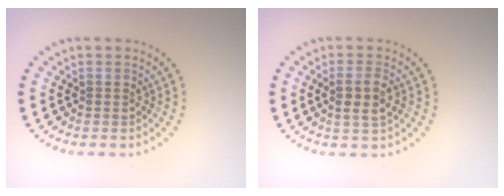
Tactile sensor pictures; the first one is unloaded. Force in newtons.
{"total": 2.5, "press": 2.3, "slide": 0.9}